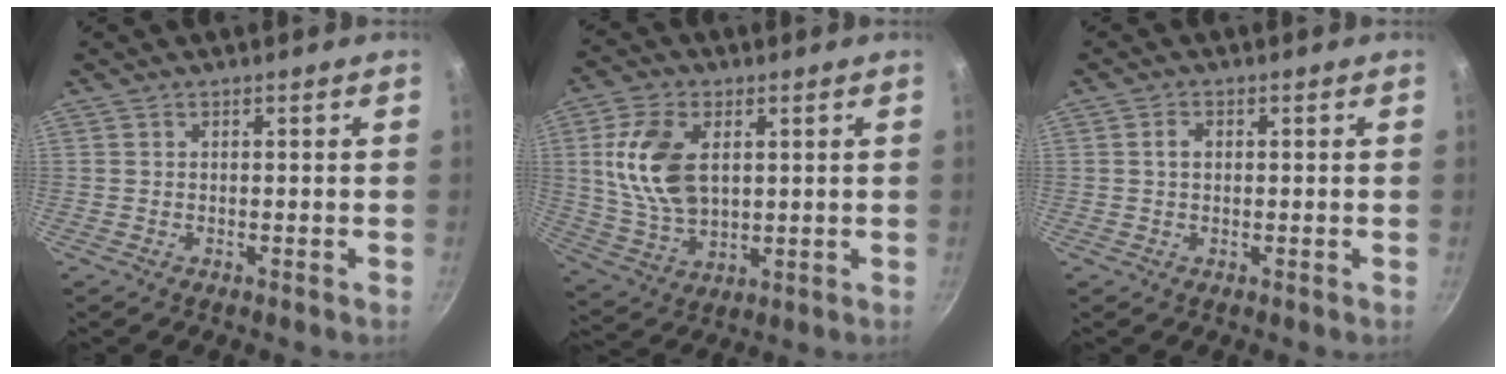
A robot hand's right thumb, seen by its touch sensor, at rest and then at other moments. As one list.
[{"total": 13.9, "force": [2.9, 8.6, 10.5], "torque": [-0.185, -0.014, 0.063]}, {"total": 1.9, "force": [0.3, 1.4, 1.3], "torque": [-0.019, 0.006, 0.004]}]